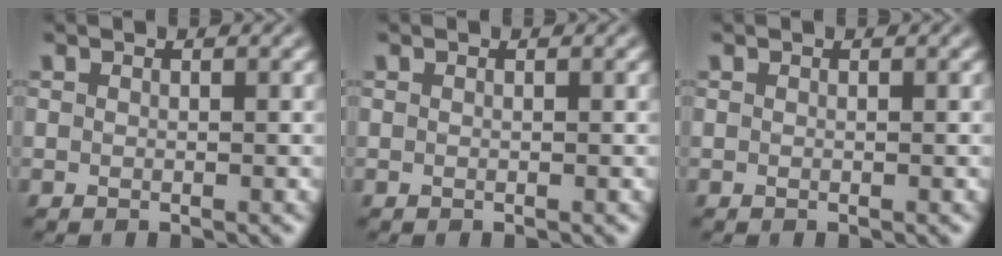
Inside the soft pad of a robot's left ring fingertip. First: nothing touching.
{"total": 0.0}
{"total": 0.0}